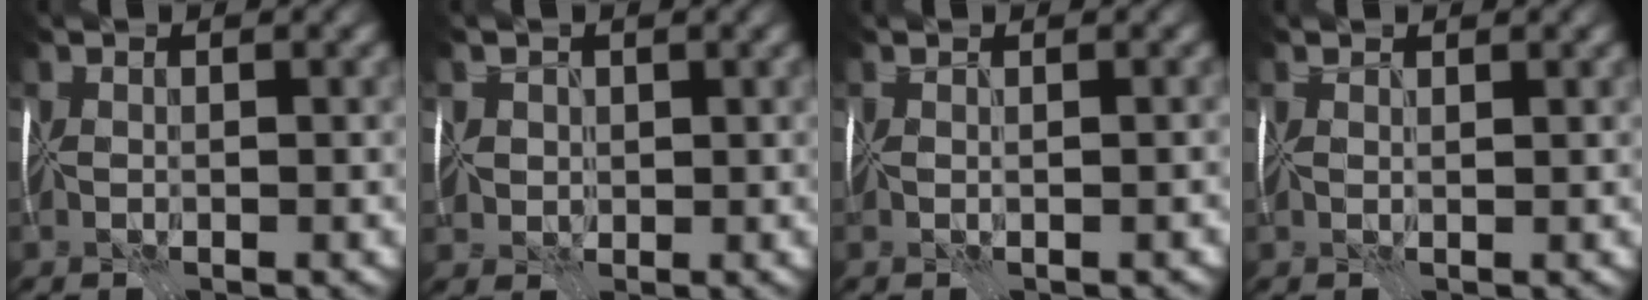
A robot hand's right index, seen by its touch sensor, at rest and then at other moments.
{"total": 2.4, "force": [0.8, 2.2, 0.7], "torque": [-0.021, 0.005, 0.010]}
{"total": 1.1, "force": [-0.3, -1.0, -0.6], "torque": [0.004, -0.009, 0.002]}
{"total": 0.9, "force": [0.9, -0.1, 0.1], "torque": [-0.014, 0.003, 0.018]}